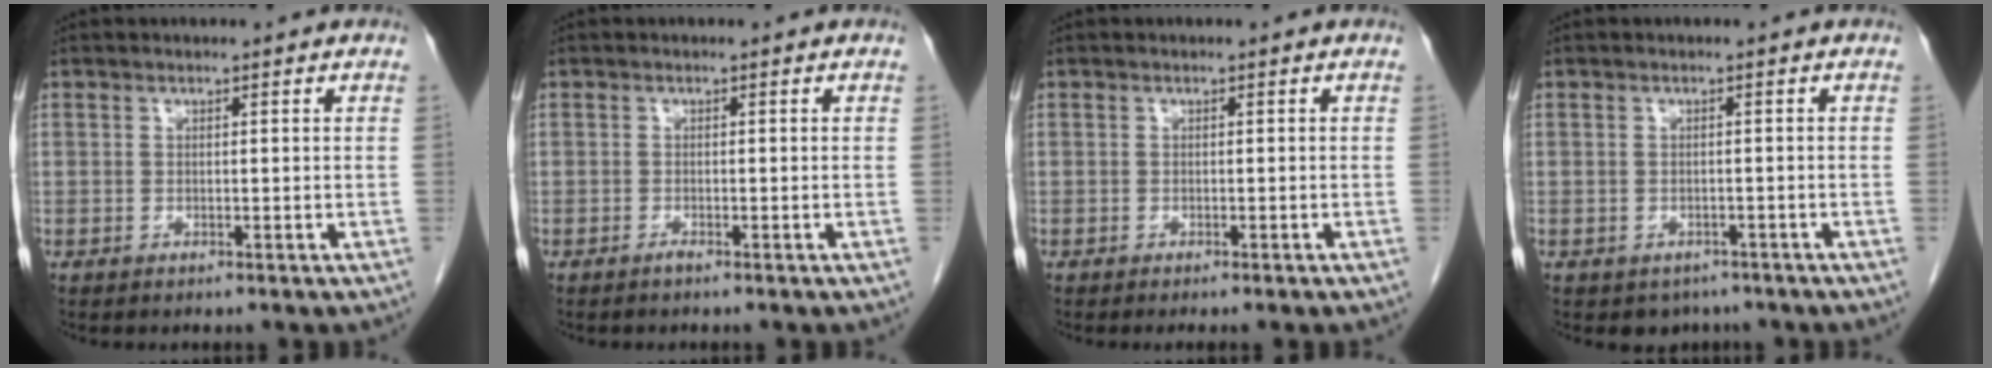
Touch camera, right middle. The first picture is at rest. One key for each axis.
{"total": 0.6, "fx": -0.5, "fy": -0.1, "fz": 0.3, "tx": -0.007, "ty": 0.000, "tz": -0.009}
{"total": 1.6, "fx": -1.3, "fy": -0.1, "fz": 0.9, "tx": -0.013, "ty": 0.000, "tz": -0.015}
{"total": 2.9, "fx": -2.2, "fy": 1.9, "fz": 0.5, "tx": -0.005, "ty": 0.005, "tz": -0.026}